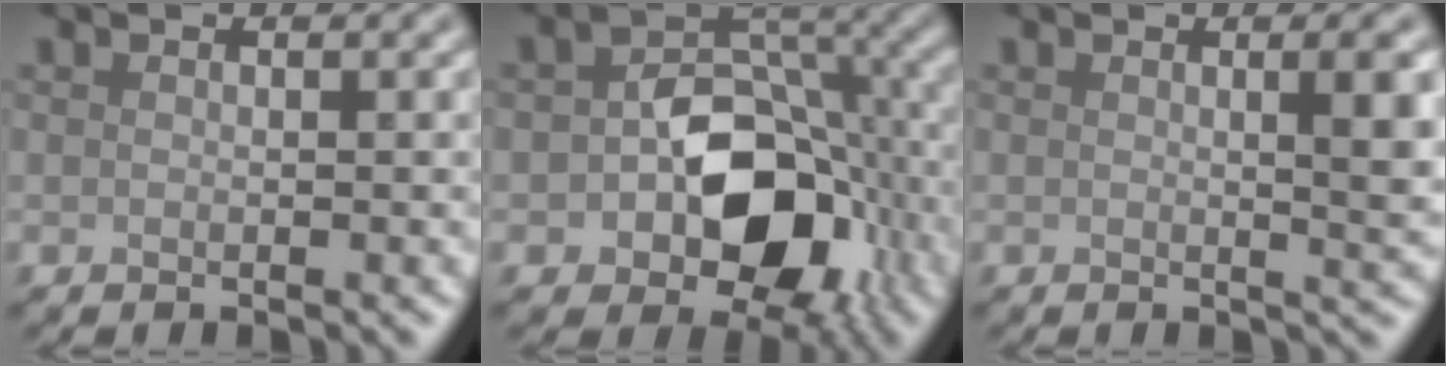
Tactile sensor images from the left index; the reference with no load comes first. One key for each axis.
{"total": 9.5, "fx": -2.5, "fy": 6.4, "fz": 6.6, "tx": -0.093, "ty": -0.004, "tz": -0.043}
{"total": 3.3, "fx": 0.4, "fy": 0.8, "fz": 3.1, "tx": -0.037, "ty": -0.001, "tz": 0.002}